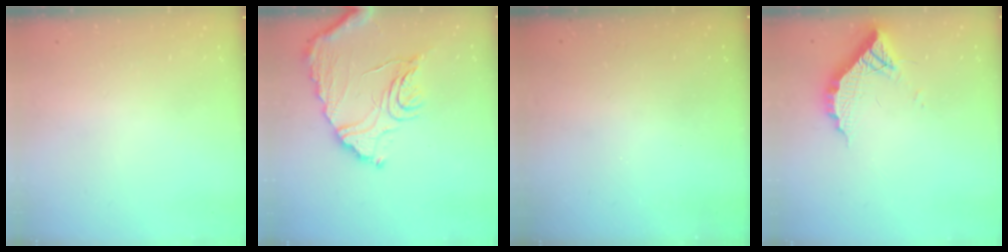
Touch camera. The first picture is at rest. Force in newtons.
{"total": 15.1, "press": 15.0, "slide": 1.7}
{"total": 2.9, "press": 2.8, "slide": 1.0}
{"total": 10.4, "press": 10.4, "slide": 0.7}